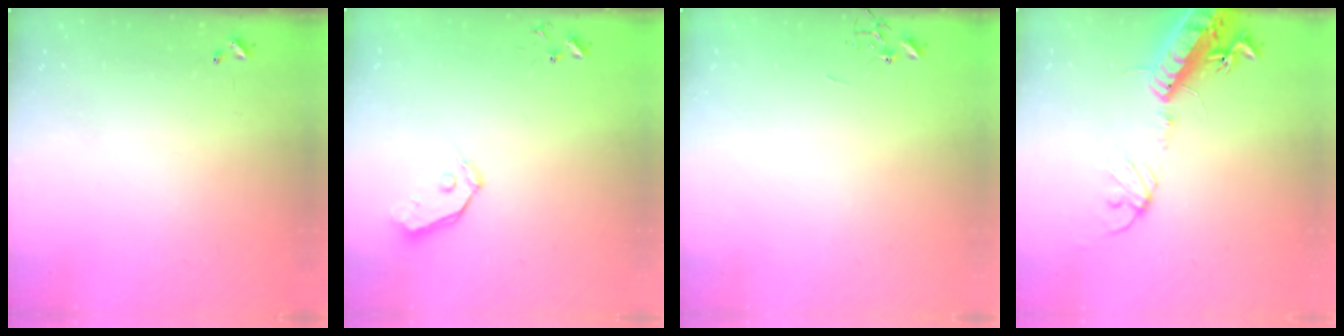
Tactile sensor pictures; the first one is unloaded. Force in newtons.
{"total": 4.8, "press": 4.8, "slide": 0.5}
{"total": 0.0}
{"total": 17.2, "press": 16.7, "slide": 3.9}